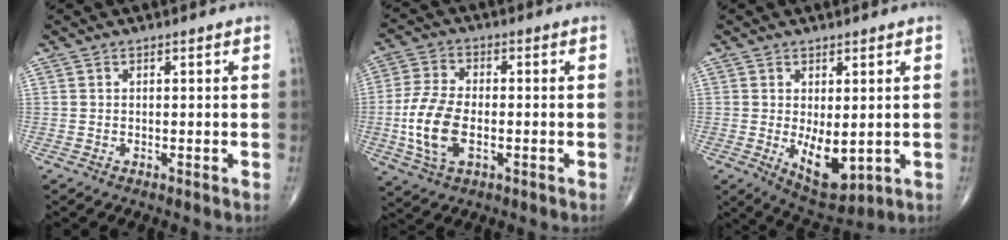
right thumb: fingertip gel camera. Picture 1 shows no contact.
{"total": 11.0, "force": [-2.2, 6.0, 8.9], "torque": [-0.186, 0.006, -0.043]}
{"total": 8.2, "force": [-0.7, 4.0, 7.1], "torque": [-0.087, -0.018, 0.007]}